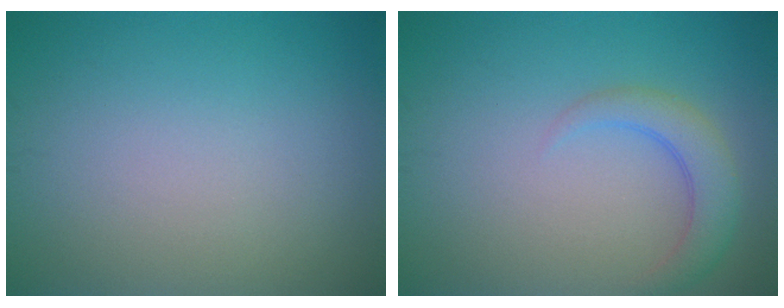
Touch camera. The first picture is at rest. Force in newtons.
{"total": 2.8, "press": 2.8, "slide": 0.3}